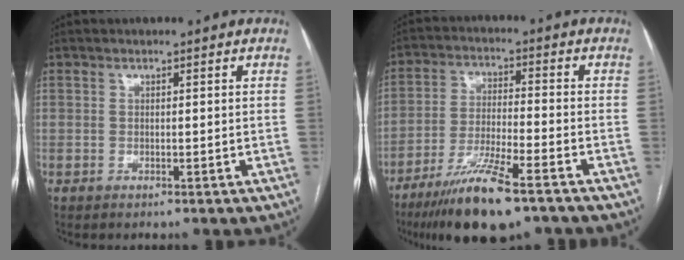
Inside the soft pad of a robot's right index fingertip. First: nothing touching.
{"total": 12.7, "force": [-8.7, 1.3, 9.2], "torque": [-0.173, -0.029, -0.152]}